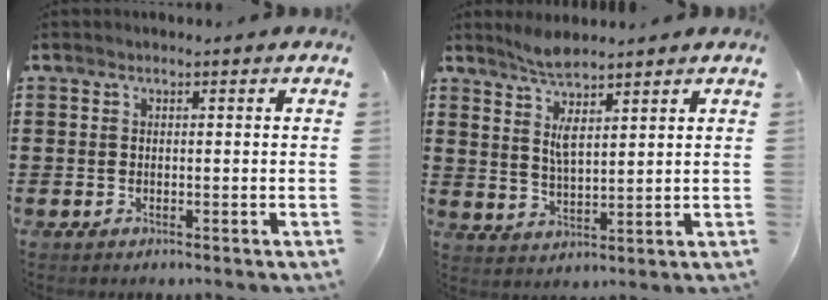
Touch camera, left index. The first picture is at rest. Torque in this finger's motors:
{"motor_torque": [0.55, 0.48, 0.36, 0.13]}